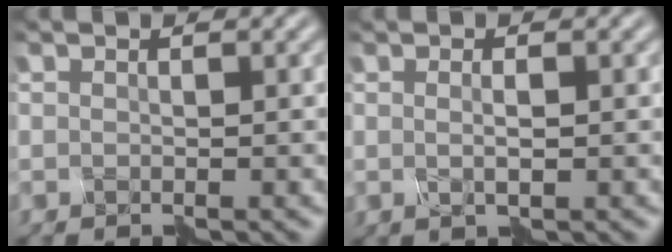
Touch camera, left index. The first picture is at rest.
{"total": 1.0, "force": [0.3, -0.1, 0.9], "torque": [-0.012, 0.000, 0.002]}